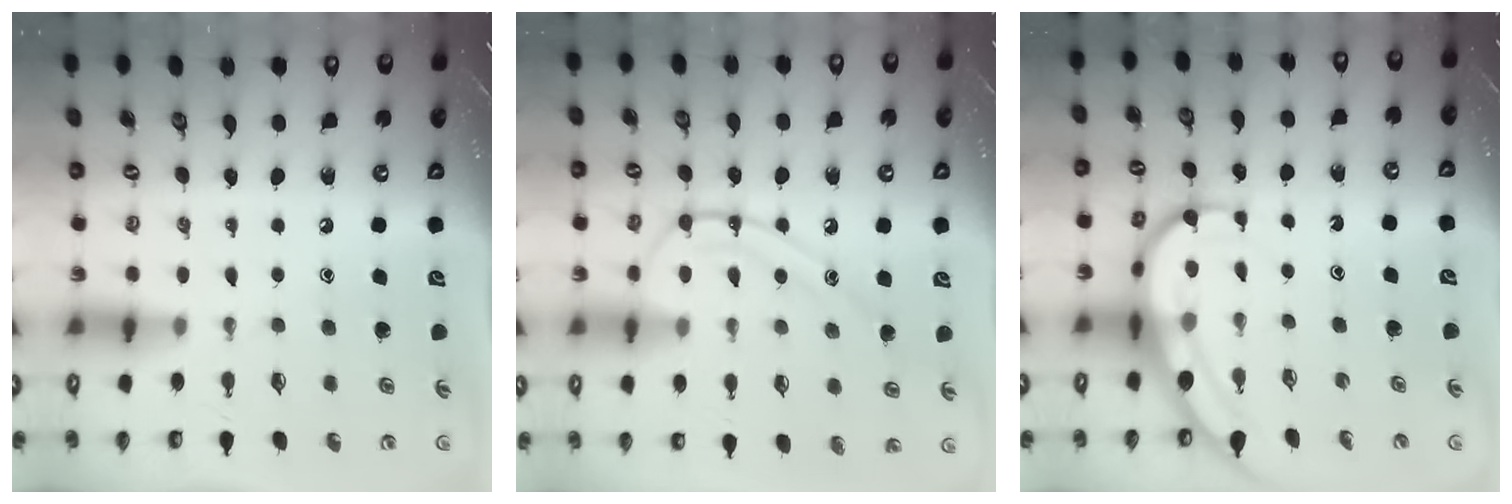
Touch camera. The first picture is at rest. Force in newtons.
{"total": 10.8, "press": 10.8, "slide": 0.4}
{"total": 8.1, "press": 8.0, "slide": 0.6}